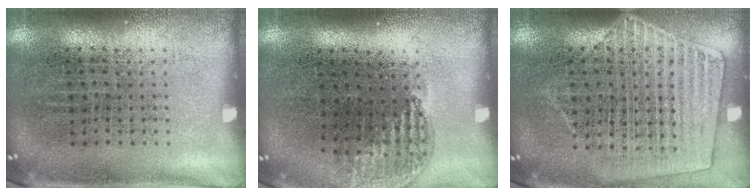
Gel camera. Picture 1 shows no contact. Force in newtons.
{"total": 1.0, "press": 0.9, "slide": 0.5}
{"total": 1.6, "press": 1.5, "slide": 0.6}